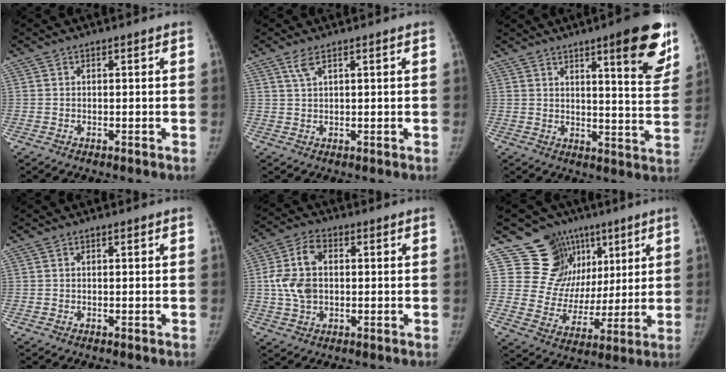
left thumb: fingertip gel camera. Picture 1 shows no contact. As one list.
[{"total": 2.1, "force": [1.4, 0.3, 1.6], "torque": [-0.039, 0.004, 0.034]}, {"total": 14.7, "force": [8.6, 2.8, 11.7], "torque": [-0.118, -0.049, 0.114]}, {"total": 0.0}, {"total": 9.2, "force": [0.6, 6.1, 6.9], "torque": [-0.137, 0.014, 0.011]}, {"total": 15.2, "force": [8.2, 12.4, 3.5], "torque": [-0.002, -0.023, 0.146]}]